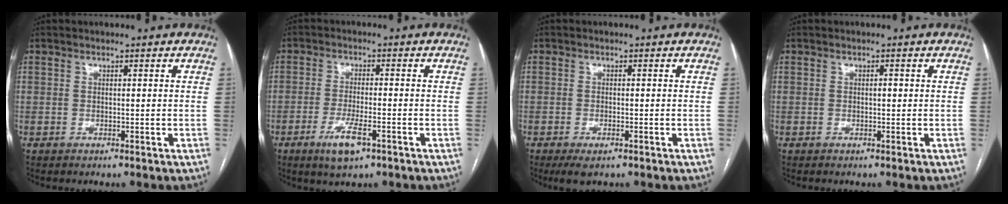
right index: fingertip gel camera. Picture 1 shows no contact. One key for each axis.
{"total": 5.9, "fx": -3.1, "fy": 1.2, "fz": 4.8, "tx": -0.096, "ty": -0.009, "tz": -0.050}
{"total": 3.2, "fx": -2.0, "fy": 1.0, "fz": 2.4, "tx": -0.043, "ty": -0.005, "tz": -0.028}
{"total": 0.7, "fx": 0.0, "fy": 0.3, "fz": 0.6, "tx": -0.009, "ty": 0.002, "tz": -0.001}